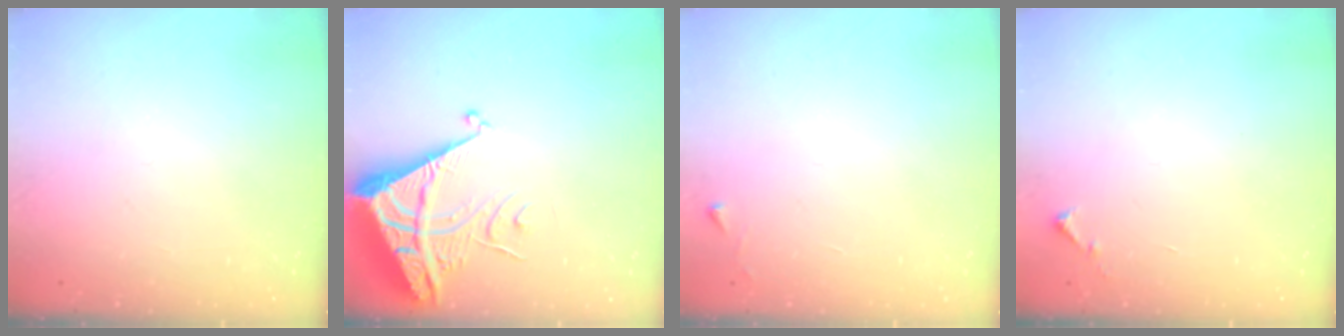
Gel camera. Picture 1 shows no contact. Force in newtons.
{"total": 8.3, "press": 8.2, "slide": 1.0}
{"total": 2.3, "press": 2.3, "slide": 0.4}
{"total": 5.8, "press": 5.8, "slide": 0.4}